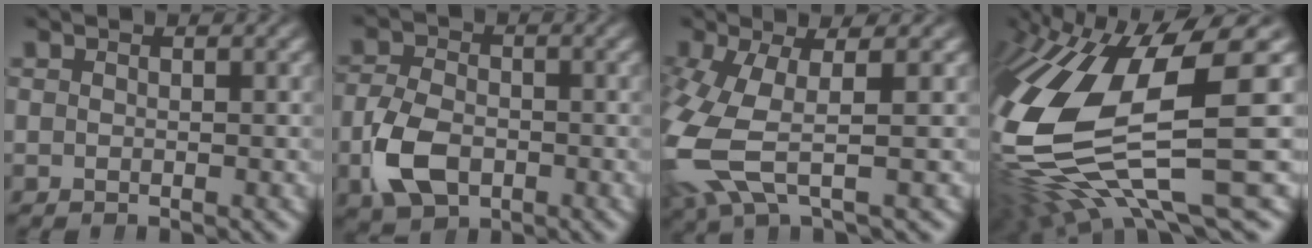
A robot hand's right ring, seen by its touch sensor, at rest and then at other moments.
{"total": 4.6, "force": [-1.6, 3.1, 3.0], "torque": [-0.053, -0.013, -0.023]}
{"total": 7.0, "force": [-0.9, 4.2, 5.5], "torque": [-0.155, -0.023, -0.002]}
{"total": 14.2, "force": [-1.1, 7.9, 11.8], "torque": [-0.247, -0.038, -0.002]}